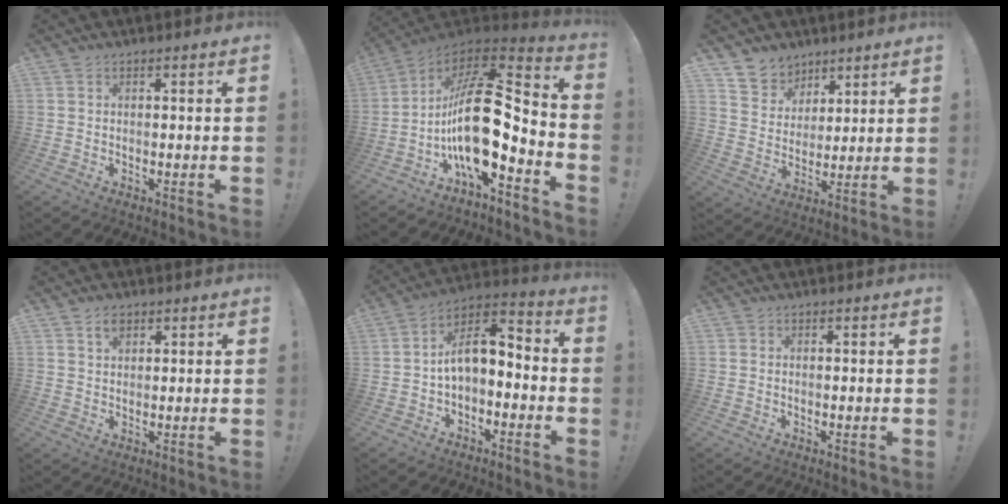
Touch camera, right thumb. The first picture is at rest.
{"total": 22.3, "force": [-3.1, 9.5, 20.0], "torque": [-0.370, 0.009, -0.049]}
{"total": 8.6, "force": [6.1, 6.0, 0.8], "torque": [-0.020, -0.054, 0.122]}
{"total": 3.0, "force": [1.7, 1.9, 1.7], "torque": [-0.018, -0.006, 0.028]}
{"total": 8.7, "force": [0.0, 5.3, 6.9], "torque": [-0.116, 0.009, 0.008]}
{"total": 0.0}